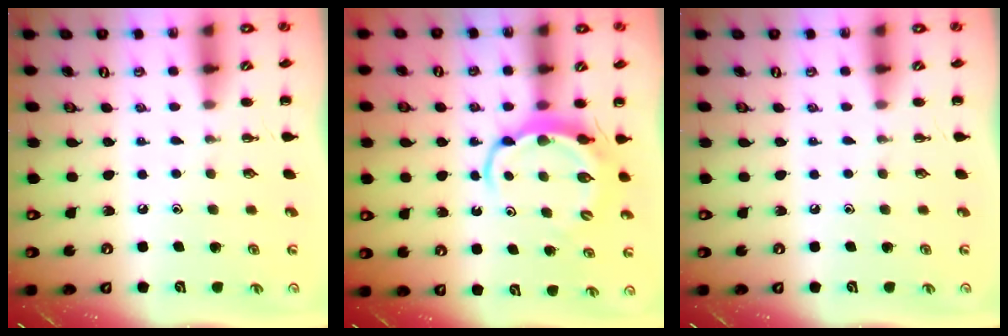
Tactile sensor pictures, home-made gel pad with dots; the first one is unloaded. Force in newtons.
{"total": 5.9, "press": 5.9, "slide": 0.5}
{"total": 0.0}